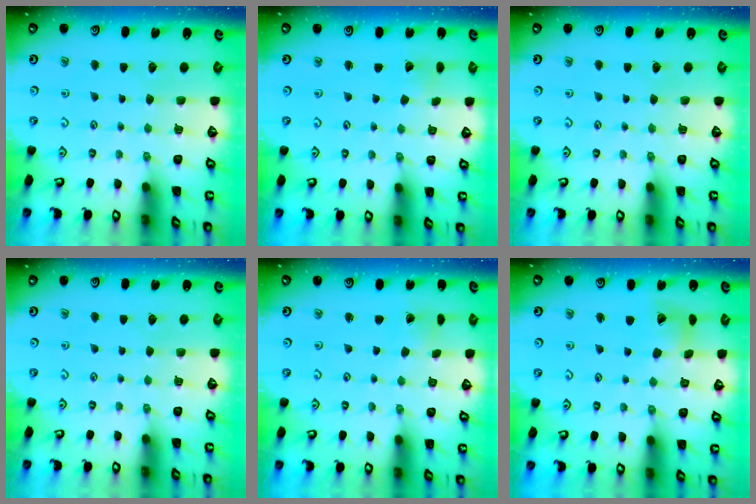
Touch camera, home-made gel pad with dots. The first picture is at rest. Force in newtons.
{"total": 2.3, "press": 2.3, "slide": 0.3}
{"total": 0.0}
{"total": 0.0}
{"total": 1.9, "press": 1.9, "slide": 0.2}
{"total": 9.5, "press": 9.4, "slide": 1.3}